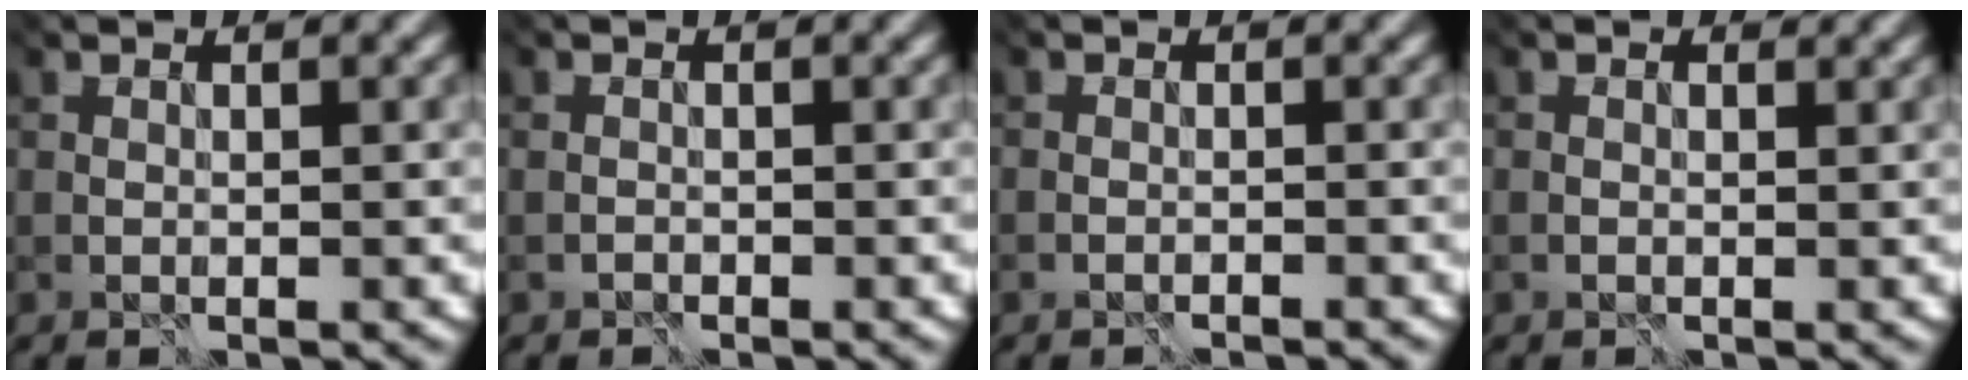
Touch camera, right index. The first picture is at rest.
{"total": 1.4, "force": [-1.3, 0.0, -0.5], "torque": [0.003, 0.003, -0.021]}
{"total": 2.1, "force": [-1.8, -0.7, -0.7], "torque": [0.014, -0.003, -0.028]}
{"total": 0.0}